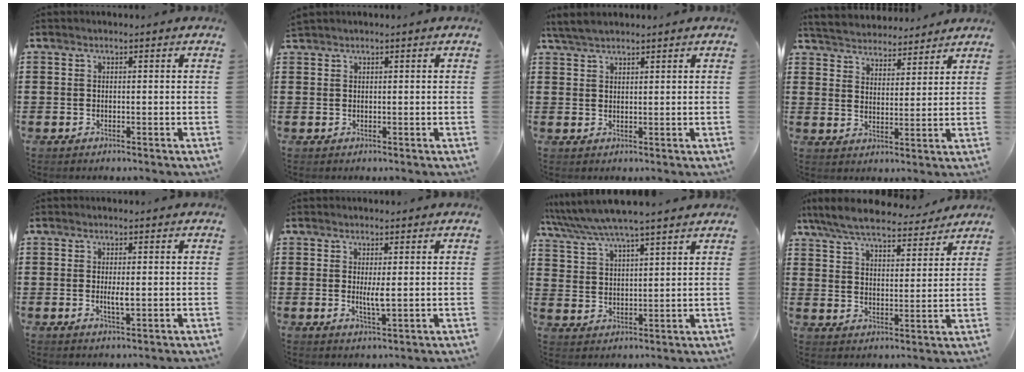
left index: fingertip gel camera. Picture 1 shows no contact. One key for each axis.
{"total": 0.7, "fx": 0.7, "fy": 0.1, "fz": 0.1, "tx": -0.004, "ty": -0.001, "tz": 0.015}
{"total": 3.3, "fx": 2.9, "fy": 0.7, "fz": 1.3, "tx": -0.033, "ty": 0.003, "tz": 0.056}
{"total": 4.1, "fx": 4.1, "fy": 0.5, "fz": -0.5, "tx": -0.011, "ty": -0.023, "tz": 0.071}
{"total": 2.2, "fx": 0.0, "fy": 0.4, "fz": 2.2, "tx": -0.040, "ty": -0.005, "tz": 0.001}
{"total": 3.0, "fx": 0.5, "fy": 0.4, "fz": 2.9, "tx": -0.057, "ty": -0.005, "tz": 0.009}
{"total": 6.3, "fx": 5.8, "fy": 0.7, "fz": 2.3, "tx": -0.065, "ty": -0.023, "tz": 0.103}
{"total": 7.4, "fx": 6.8, "fy": 1.1, "fz": 2.7, "tx": -0.079, "ty": -0.030, "tz": 0.122}